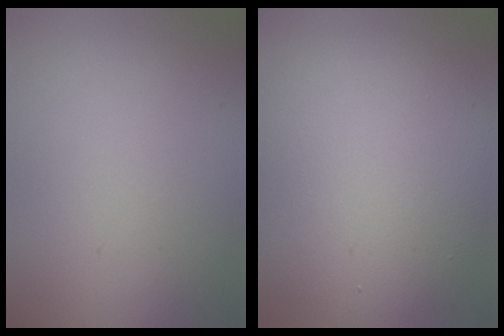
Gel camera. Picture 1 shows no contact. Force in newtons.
{"total": 10.2, "press": 10.2, "slide": 0.5}